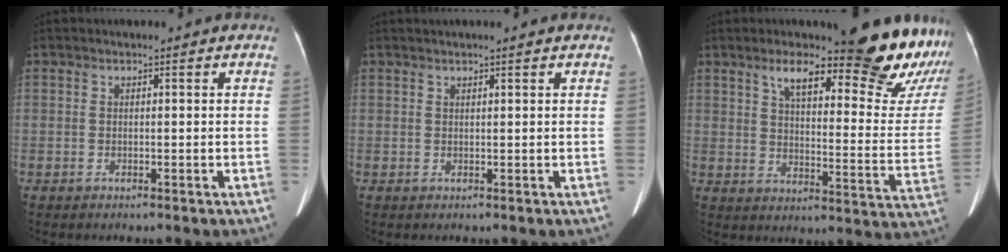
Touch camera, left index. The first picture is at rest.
{"total": 1.8, "force": [1.5, -0.2, 1.1], "torque": [-0.013, 0.019, 0.025]}
{"total": 22.2, "force": [17.7, 3.3, 13.1], "torque": [-0.169, -0.047, 0.222]}